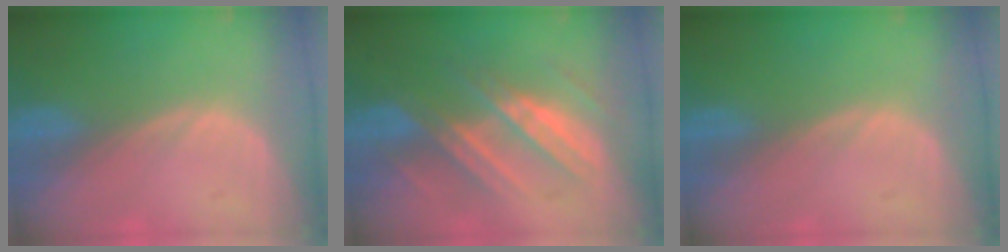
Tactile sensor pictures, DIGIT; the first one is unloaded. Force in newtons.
{"total": 7.4, "press": 7.3, "slide": 0.9}
{"total": 0.0}